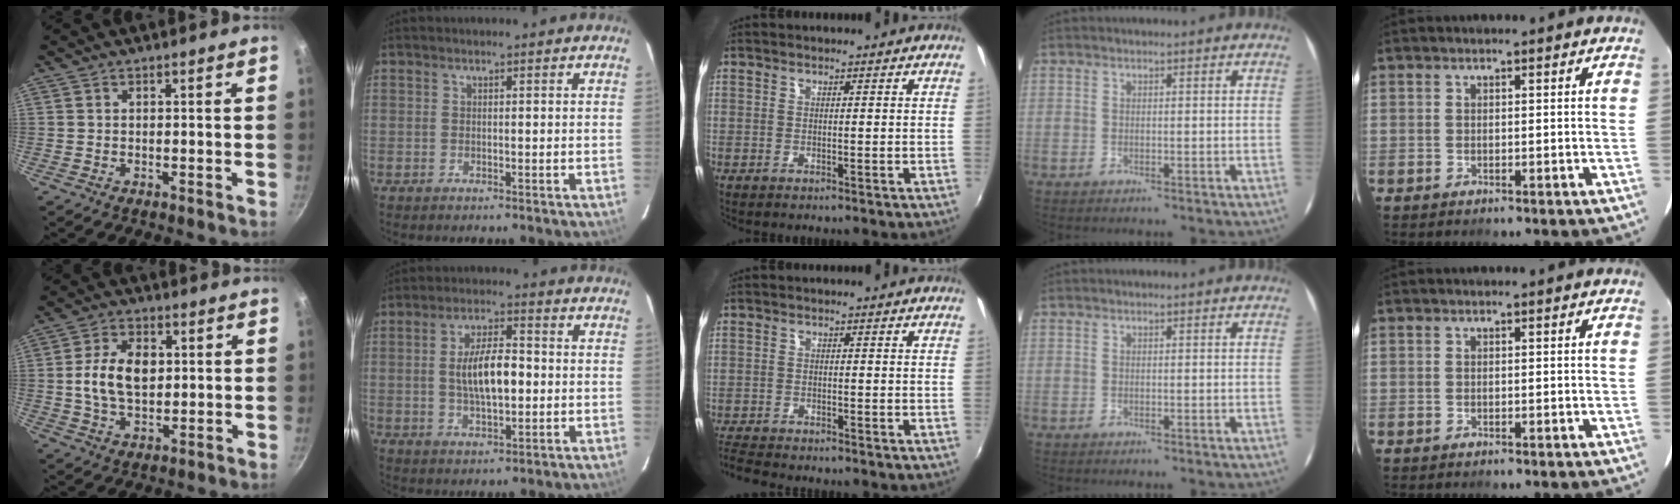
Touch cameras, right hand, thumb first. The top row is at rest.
{"thumb": {"total": 10.3, "force": [1.1, 6.6, 7.8], "torque": [-0.126, 0.004, 0.015]}, "index": {"total": 9.4, "force": [-0.3, 3.7, 8.7], "torque": [-0.162, 0.005, 0.000]}, "middle": {"total": 5.0, "force": [-4.8, 0.5, 1.3], "torque": [-0.045, -0.023, -0.090]}}